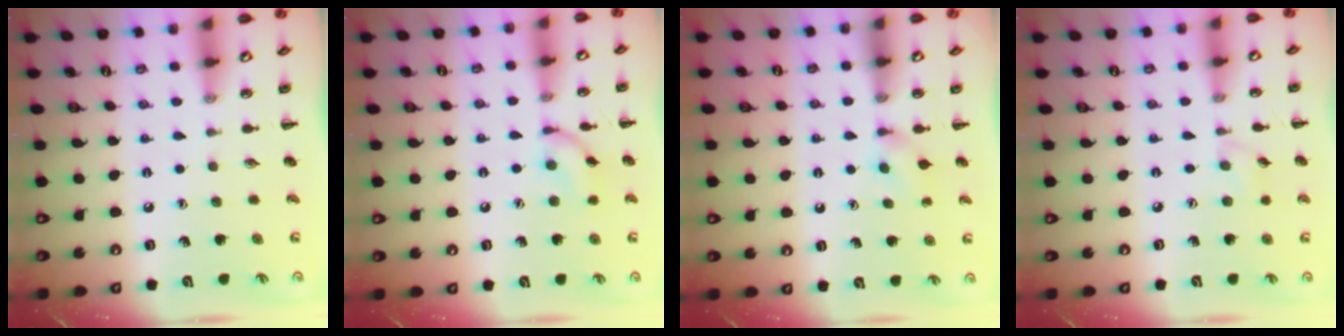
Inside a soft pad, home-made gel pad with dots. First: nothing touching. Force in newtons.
{"total": 8.1, "press": 8.1, "slide": 0.2}
{"total": 3.3, "press": 3.0, "slide": 1.4}
{"total": 4.3, "press": 3.9, "slide": 1.7}